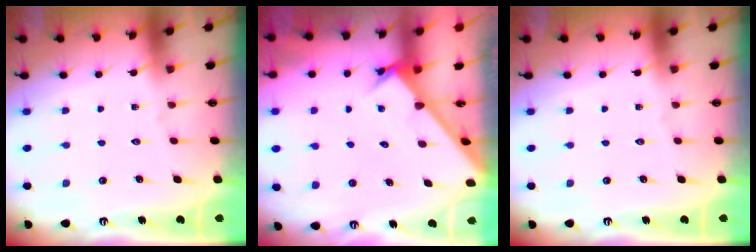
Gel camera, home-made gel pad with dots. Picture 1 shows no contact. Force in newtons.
{"total": 2.6, "press": 2.6, "slide": 0.3}
{"total": 0.0}